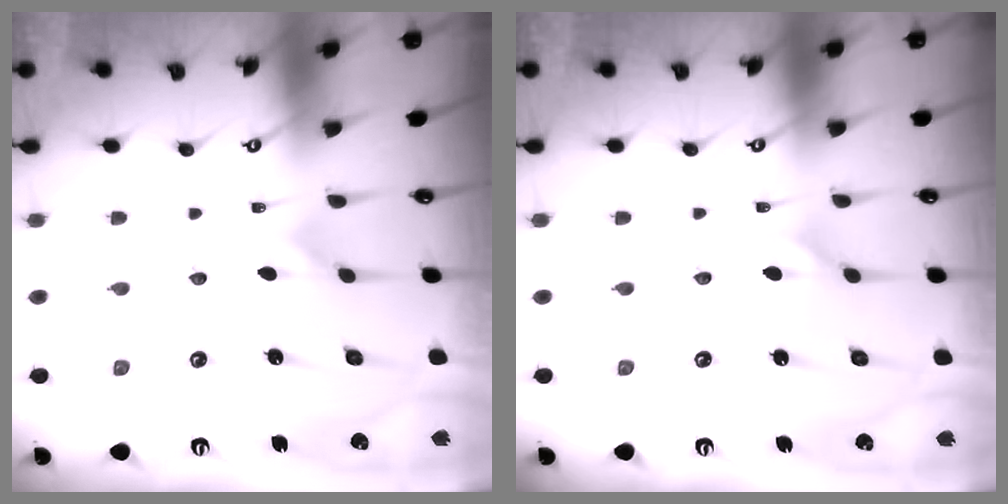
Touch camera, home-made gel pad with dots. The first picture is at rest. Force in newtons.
{"total": 0.7, "press": 0.7, "slide": 0.0}